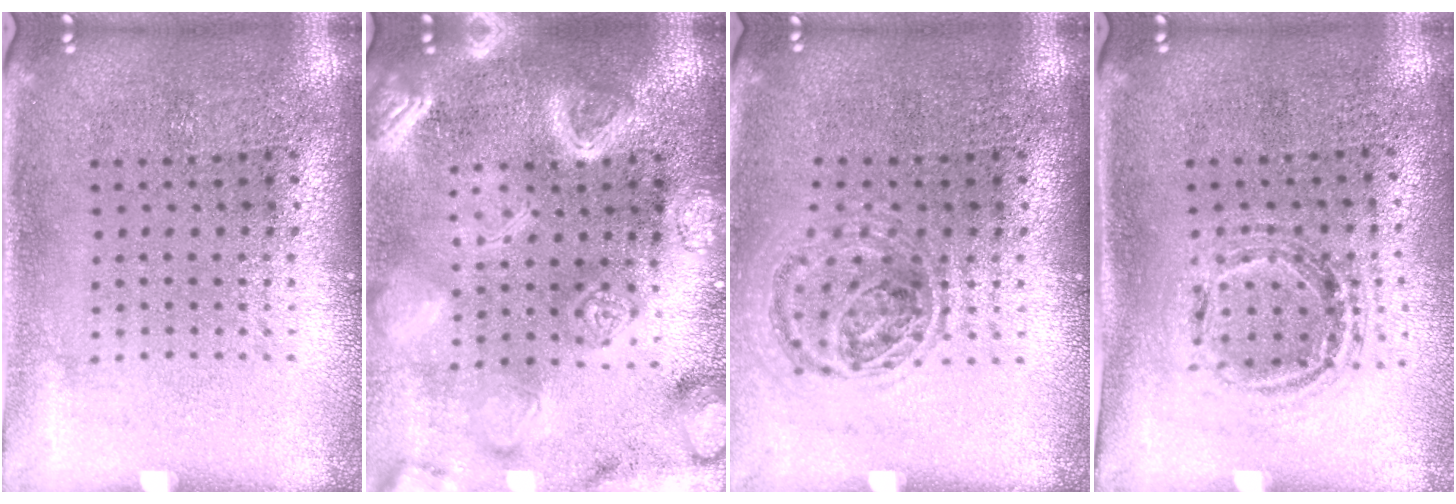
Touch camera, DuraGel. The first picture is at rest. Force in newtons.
{"total": 5.6, "press": 5.5, "slide": 0.6}
{"total": 0.9, "press": 0.9, "slide": 0.1}
{"total": 1.0, "press": 1.0, "slide": 0.1}